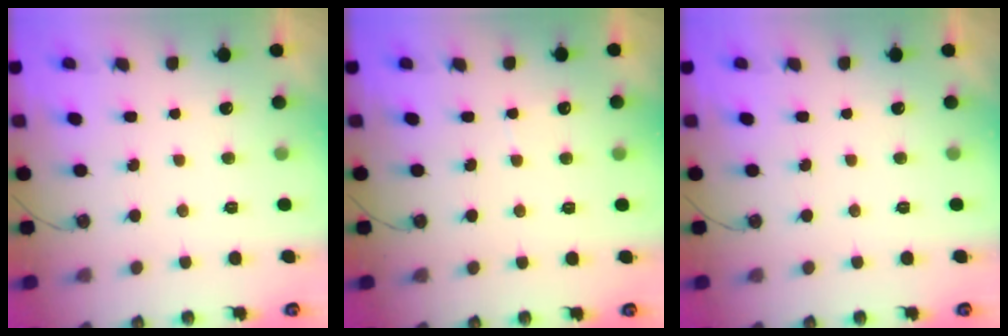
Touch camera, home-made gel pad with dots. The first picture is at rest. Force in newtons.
{"total": 3.2, "press": 3.2, "slide": 0.4}
{"total": 0.0}